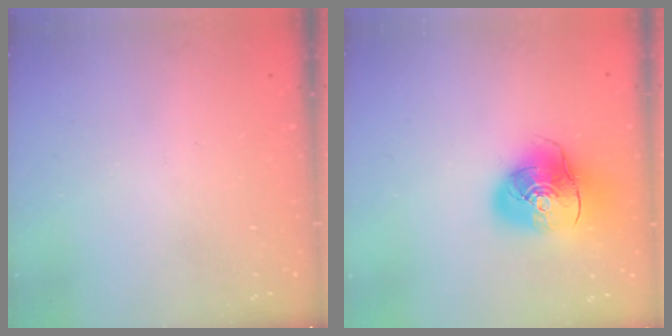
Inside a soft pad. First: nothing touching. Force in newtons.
{"total": 14.0, "press": 13.8, "slide": 2.3}